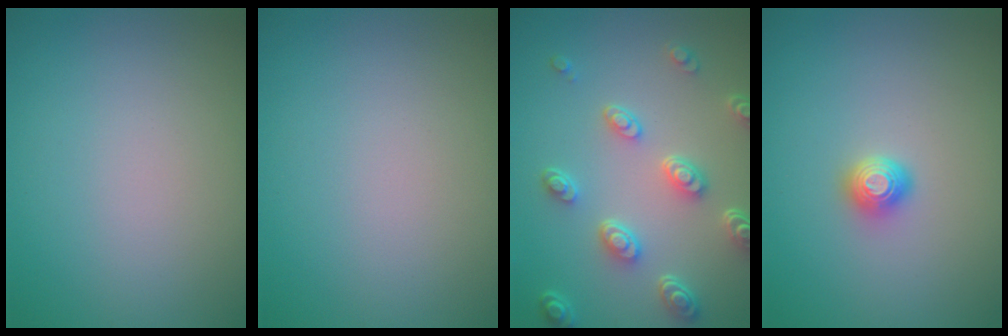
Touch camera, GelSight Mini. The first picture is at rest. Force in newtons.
{"total": 0.0}
{"total": 5.0, "press": 3.7, "slide": 3.3}
{"total": 1.4, "press": 1.2, "slide": 0.7}